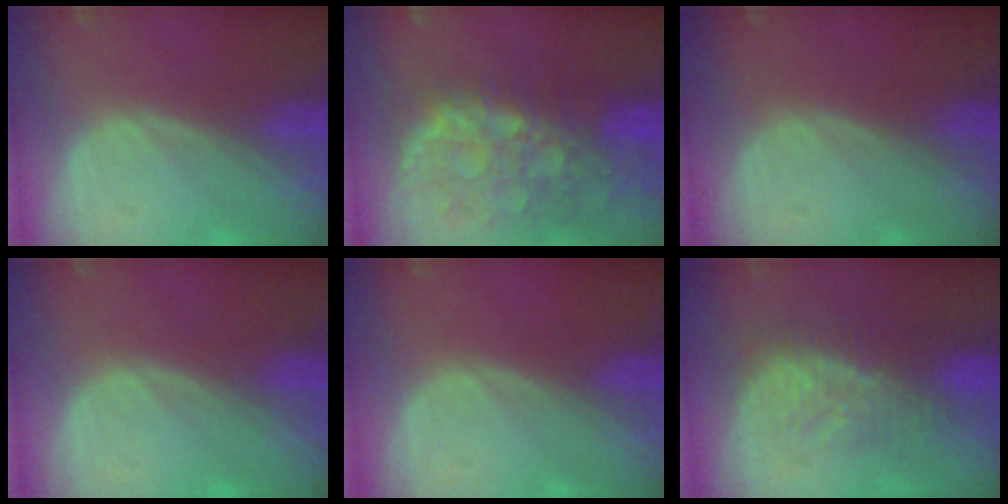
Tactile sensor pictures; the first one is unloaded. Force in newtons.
{"total": 11.1, "press": 9.7, "slide": 5.5}
{"total": 0.0}
{"total": 0.0}
{"total": 0.0}
{"total": 8.1, "press": 7.9, "slide": 1.7}